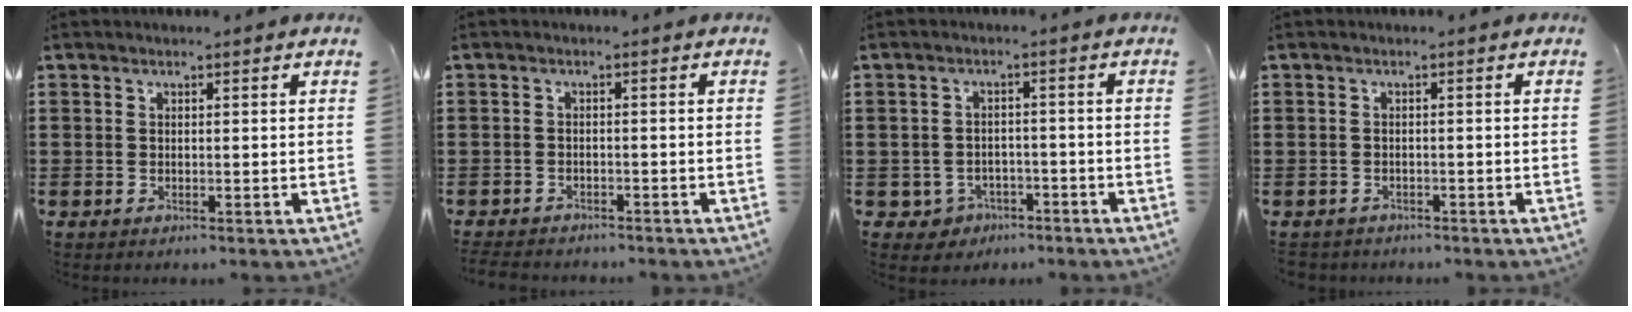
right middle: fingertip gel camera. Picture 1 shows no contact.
{"total": 1.9, "force": [-1.8, 0.2, 0.0], "torque": [-0.005, -0.001, -0.040]}
{"total": 2.7, "force": [-2.1, 1.6, 0.4], "torque": [-0.023, -0.001, -0.049]}
{"total": 1.1, "force": [-1.0, 0.2, -0.2], "torque": [-0.001, 0.002, -0.024]}